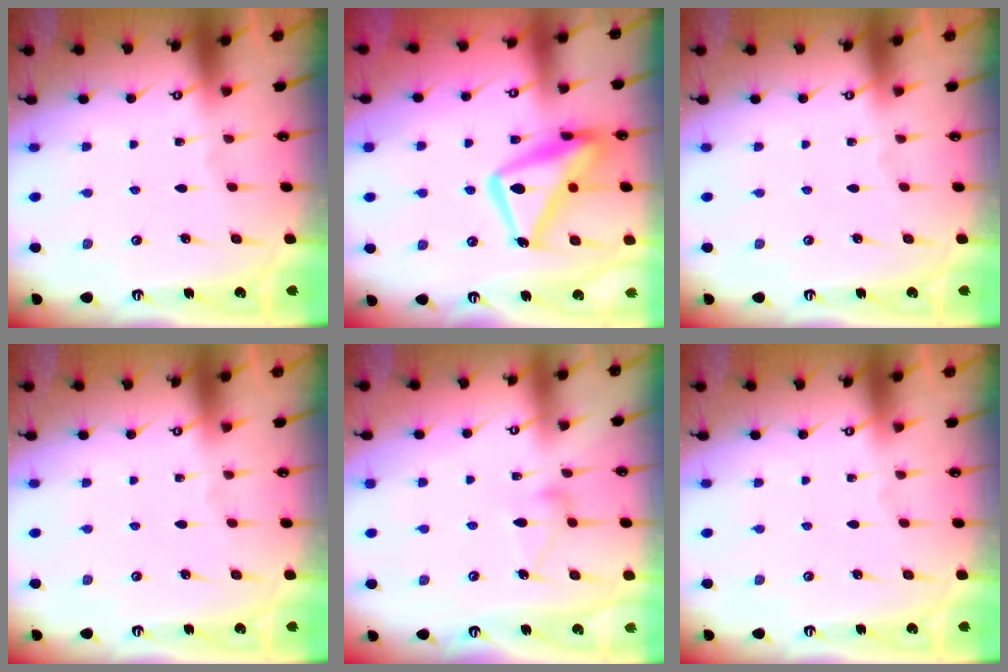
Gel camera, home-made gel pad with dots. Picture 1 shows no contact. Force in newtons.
{"total": 17.2, "press": 17.1, "slide": 1.5}
{"total": 0.0}
{"total": 0.0}
{"total": 10.0, "press": 9.9, "slide": 0.5}
{"total": 0.0}